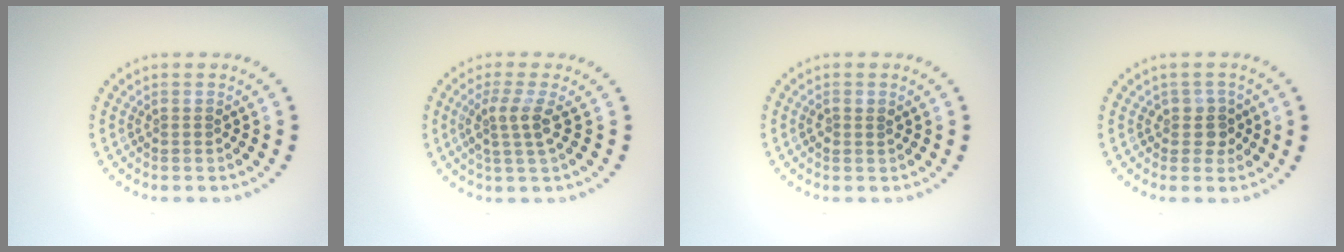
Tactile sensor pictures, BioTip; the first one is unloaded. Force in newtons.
{"total": 2.7, "press": 1.9, "slide": 1.8}
{"total": 0.9, "press": 0.9, "slide": 0.3}
{"total": 1.8, "press": 1.5, "slide": 0.9}